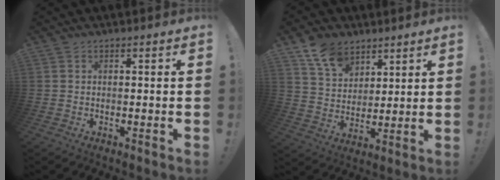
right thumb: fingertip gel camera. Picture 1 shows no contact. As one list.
[{"total": 11.2, "force": [7.8, 6.9, 4.2], "torque": [-0.067, -0.046, 0.149]}]